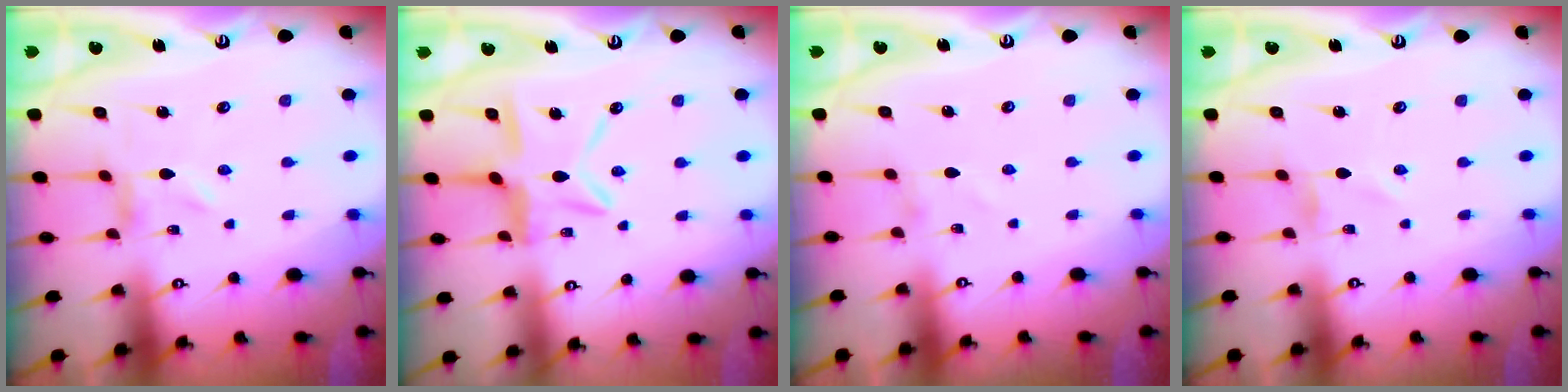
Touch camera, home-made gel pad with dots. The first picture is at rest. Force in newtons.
{"total": 11.5, "press": 11.5, "slide": 1.2}
{"total": 0.8, "press": 0.8, "slide": 0.0}
{"total": 0.5, "press": 0.5, "slide": 0.2}